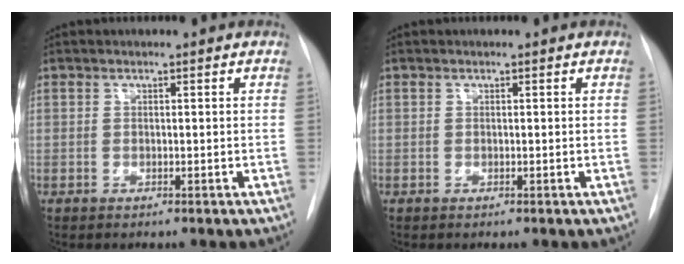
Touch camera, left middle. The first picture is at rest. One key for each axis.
{"total": 0.0}